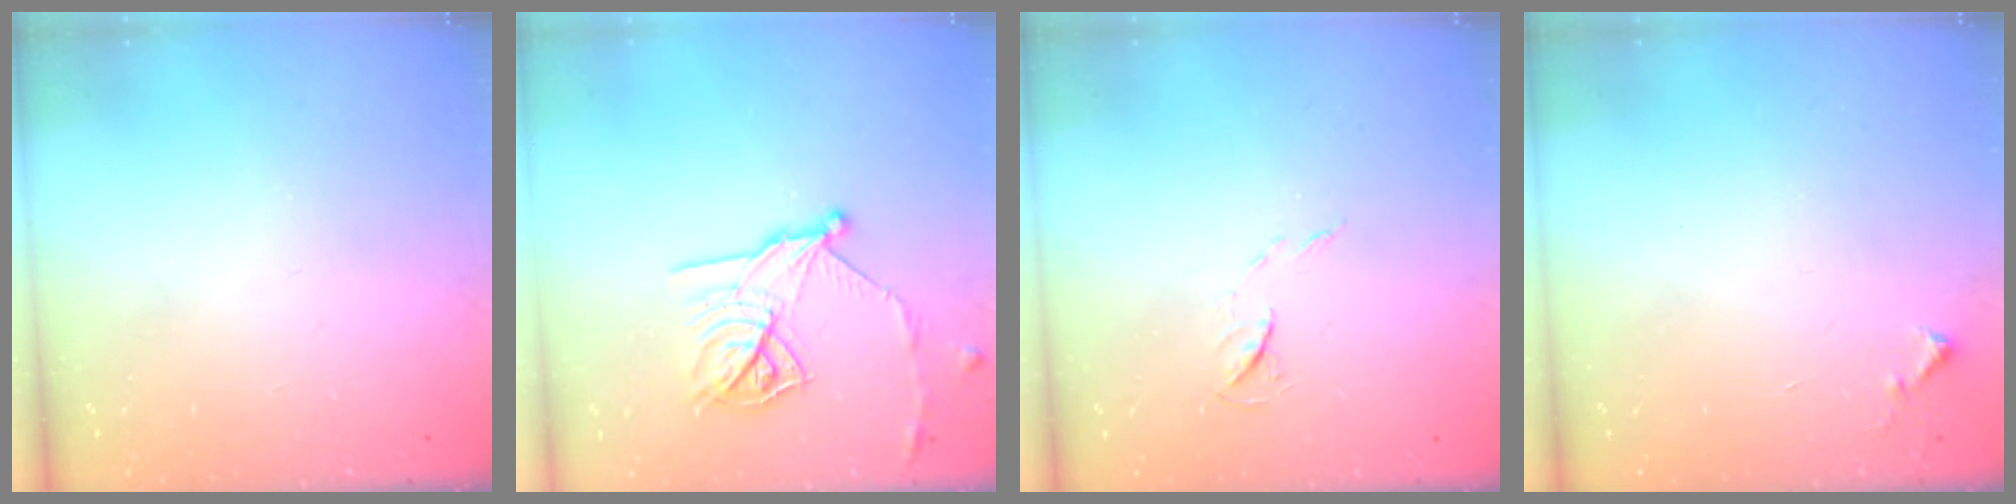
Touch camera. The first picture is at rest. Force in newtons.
{"total": 14.7, "press": 14.7, "slide": 0.6}
{"total": 4.6, "press": 4.6, "slide": 0.6}
{"total": 5.8, "press": 5.8, "slide": 0.4}